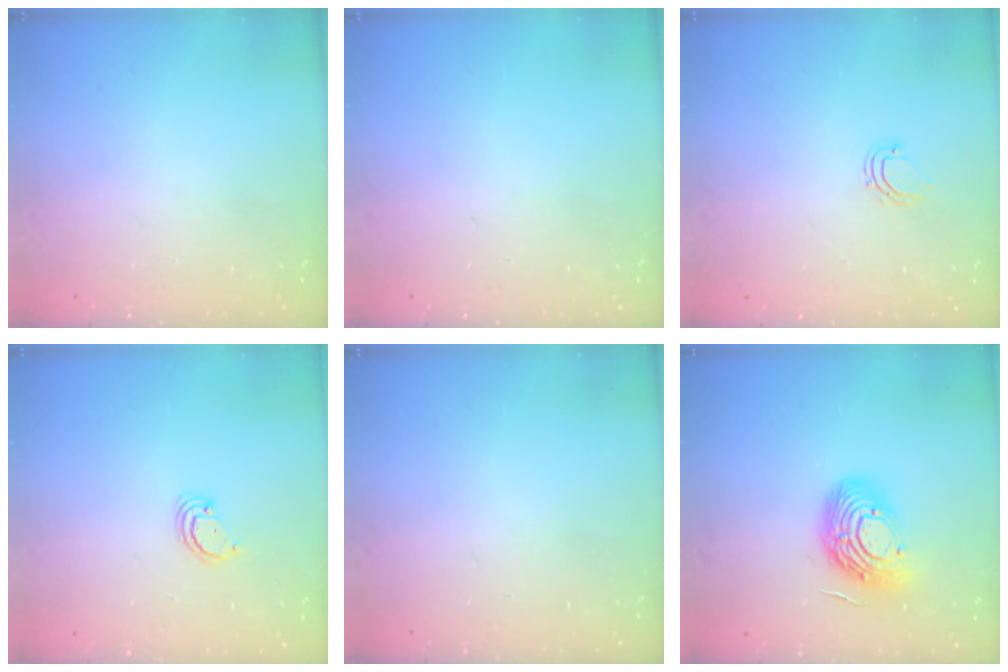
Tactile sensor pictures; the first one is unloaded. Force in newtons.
{"total": 0.0}
{"total": 4.7, "press": 4.6, "slide": 0.6}
{"total": 2.4, "press": 2.4, "slide": 0.2}
{"total": 0.0}
{"total": 14.4, "press": 14.3, "slide": 1.2}